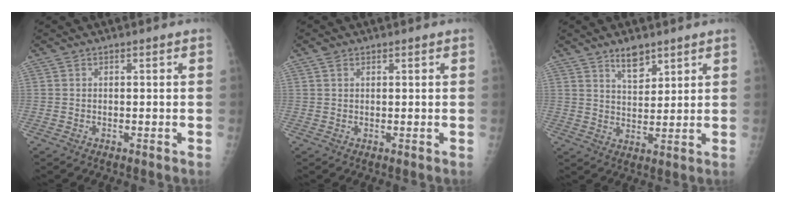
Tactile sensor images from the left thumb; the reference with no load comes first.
{"total": 1.1, "force": [0.7, 0.8, 0.5], "torque": [-0.004, 0.001, 0.011]}
{"total": 5.6, "force": [4.0, 2.5, 3.0], "torque": [-0.030, -0.030, 0.072]}